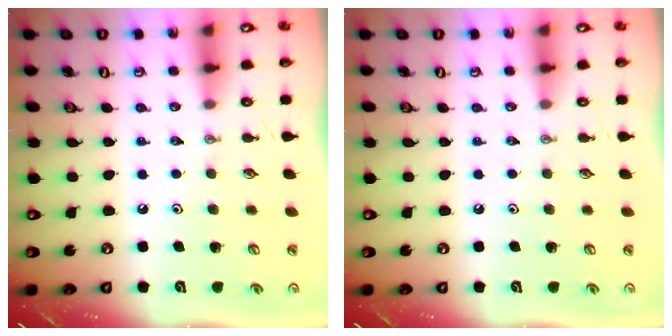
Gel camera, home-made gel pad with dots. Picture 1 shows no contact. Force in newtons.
{"total": 0.0}